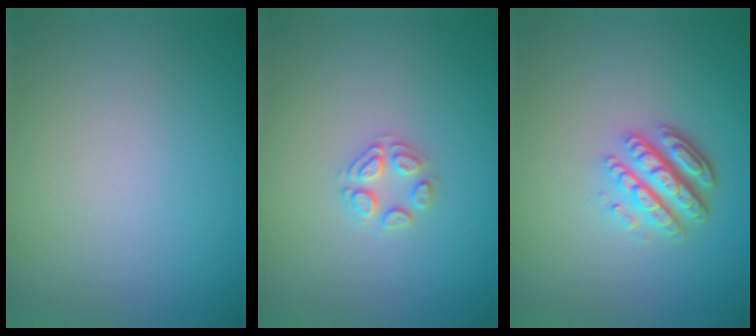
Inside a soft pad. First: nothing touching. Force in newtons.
{"total": 2.0, "press": 2.0, "slide": 0.1}
{"total": 4.9, "press": 3.4, "slide": 3.5}